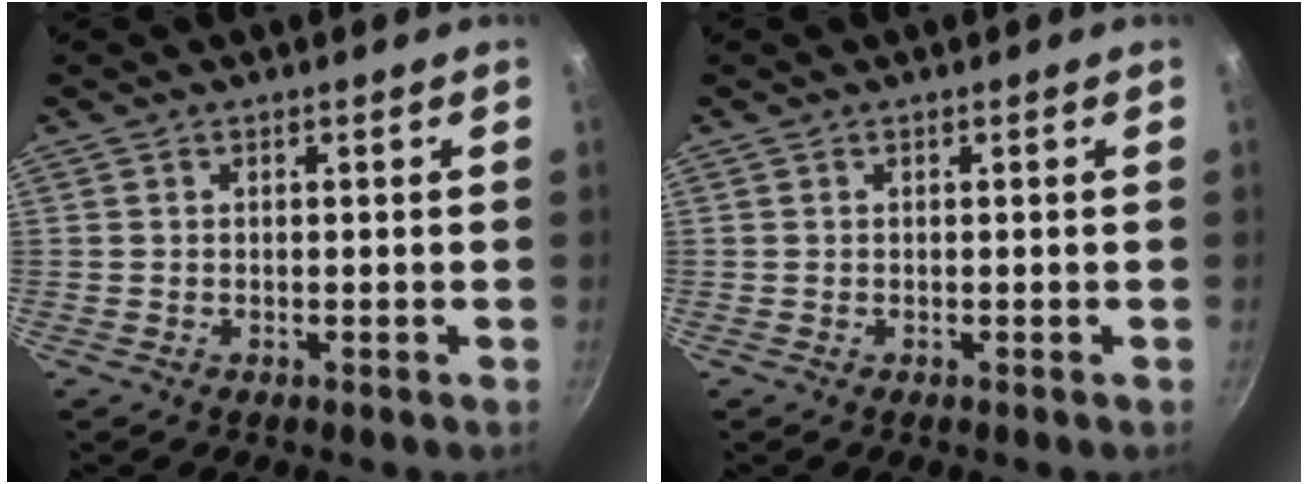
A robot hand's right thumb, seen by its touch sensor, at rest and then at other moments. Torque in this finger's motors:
{"motor_torque": [0.00, 0.00, 0.22, 0.22, 0.01]}